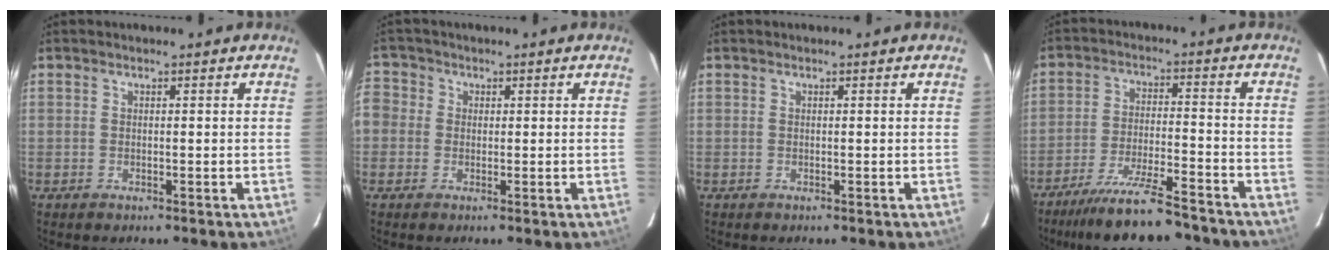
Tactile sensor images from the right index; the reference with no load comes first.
{"total": 5.3, "force": [-0.7, 5.0, 1.6], "torque": [-0.035, 0.013, -0.028]}
{"total": 0.0}
{"total": 15.2, "force": [-13.3, 2.3, 7.1], "torque": [-0.150, -0.018, -0.208]}